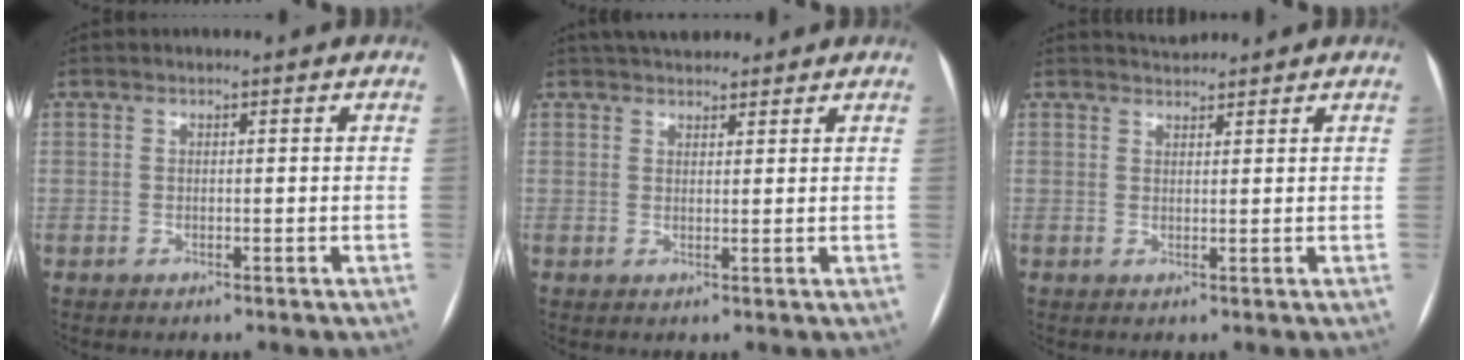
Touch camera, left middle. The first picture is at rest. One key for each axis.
{"total": 6.6, "fx": 5.8, "fy": 2.2, "fz": 2.4, "tx": -0.030, "ty": 0.031, "tz": 0.088}
{"total": 2.1, "fx": 2.0, "fy": 0.2, "fz": 0.0, "tx": -0.005, "ty": 0.012, "tz": 0.038}